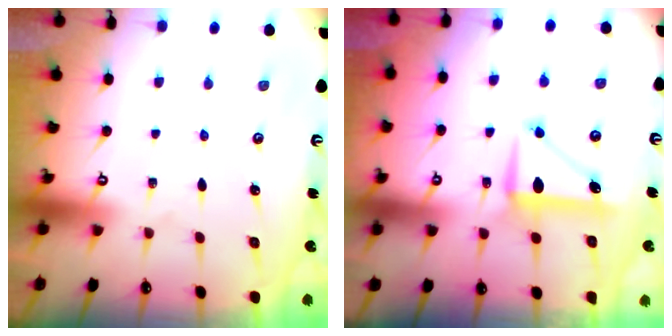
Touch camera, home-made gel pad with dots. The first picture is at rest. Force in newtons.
{"total": 8.5, "press": 8.5, "slide": 0.3}